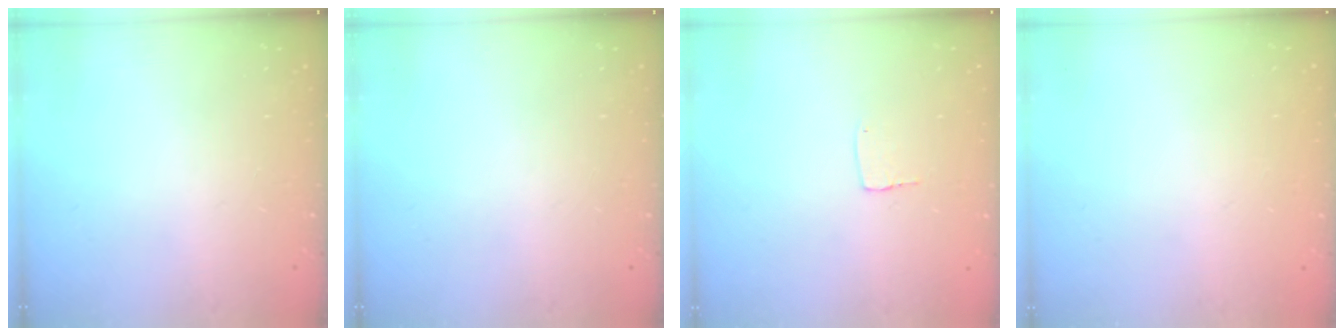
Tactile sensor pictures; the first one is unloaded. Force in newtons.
{"total": 0.0}
{"total": 3.8, "press": 3.8, "slide": 0.1}
{"total": 0.0}